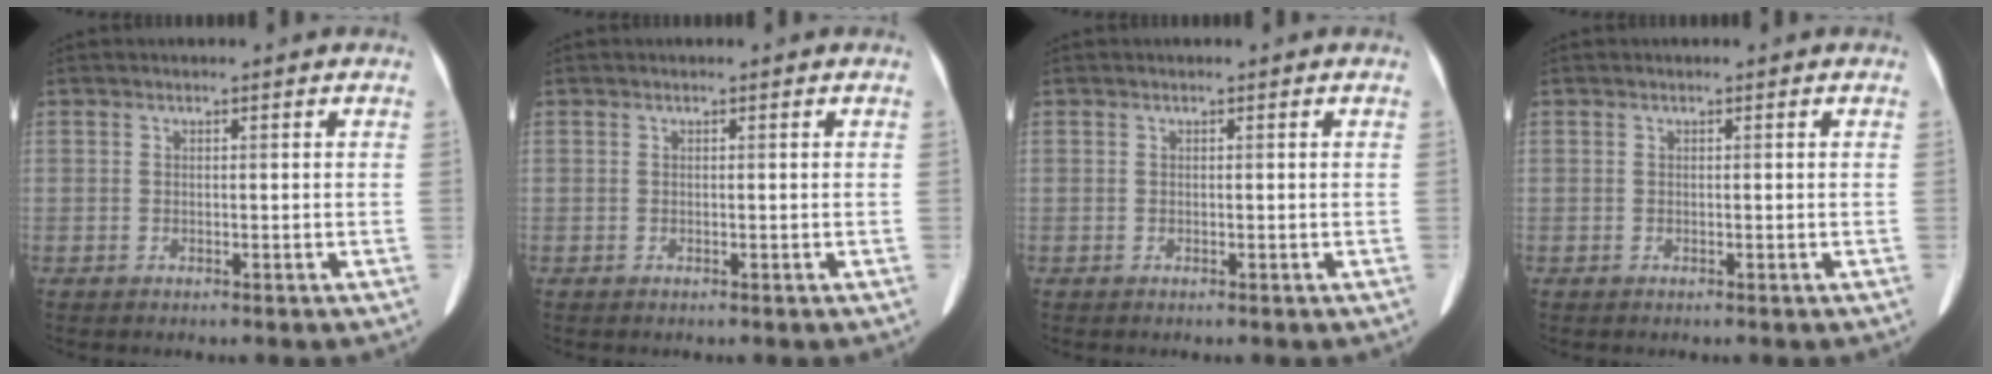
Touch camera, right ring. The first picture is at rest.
{"total": 0.0}
{"total": 0.0}
{"total": 0.0}